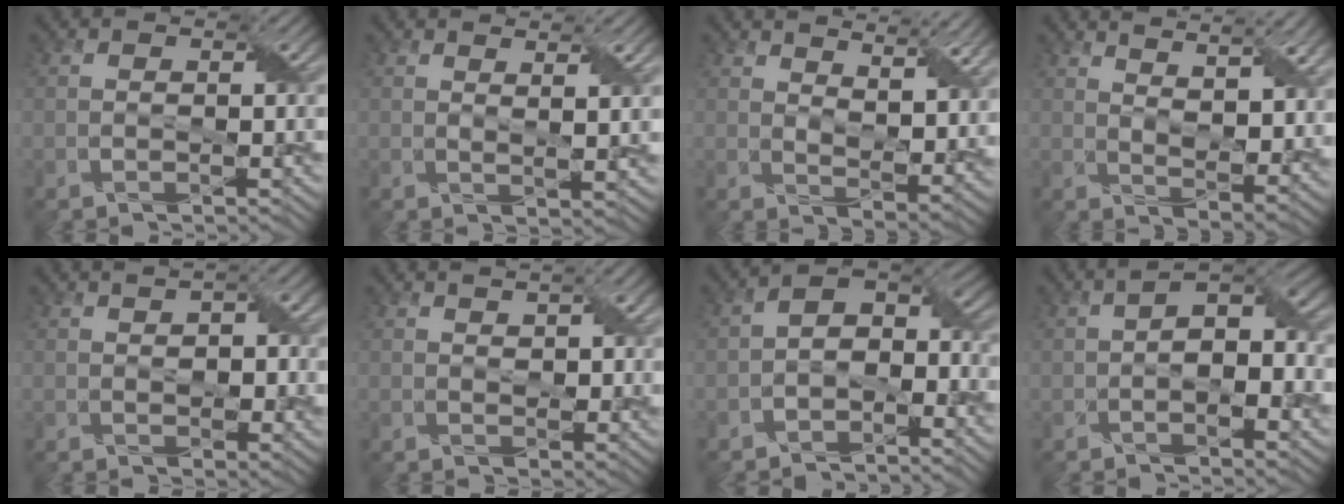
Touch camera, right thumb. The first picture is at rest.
{"total": 3.1, "force": [1.8, 0.4, 2.4], "torque": [-0.049, -0.002, 0.035]}
{"total": 8.9, "force": [6.5, 2.9, 5.5], "torque": [-0.097, -0.007, 0.100]}
{"total": 10.5, "force": [7.0, 3.2, 7.1], "torque": [-0.125, 0.005, 0.101]}
{"total": 4.1, "force": [1.3, 2.4, 3.2], "torque": [-0.049, -0.005, 0.029]}
{"total": 3.0, "force": [1.6, 1.5, 2.1], "torque": [-0.039, -0.001, 0.035]}
{"total": 5.3, "force": [-2.5, 3.2, 3.4], "torque": [-0.047, 0.005, -0.055]}
{"total": 8.1, "force": [-0.5, 4.2, 6.9], "torque": [-0.113, -0.004, -0.006]}